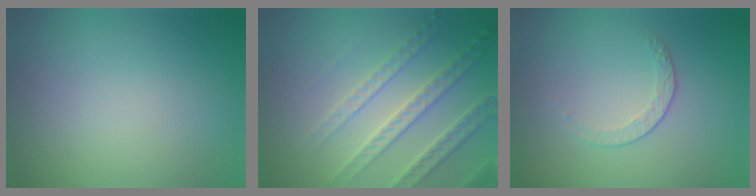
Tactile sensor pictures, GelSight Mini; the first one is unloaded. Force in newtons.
{"total": 4.0, "press": 4.0, "slide": 0.6}
{"total": 1.5, "press": 0.9, "slide": 1.2}